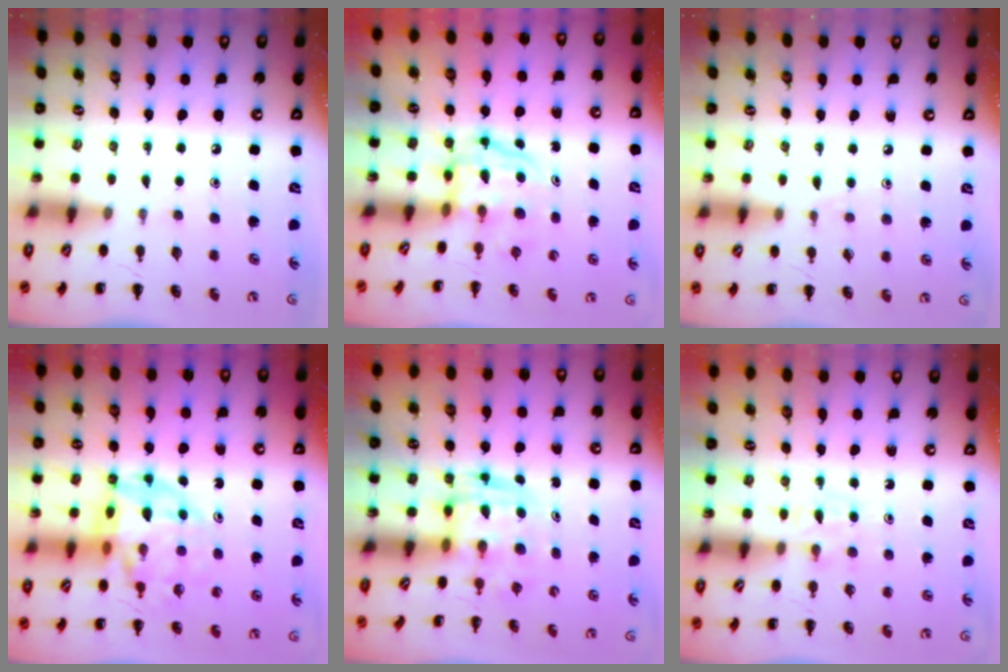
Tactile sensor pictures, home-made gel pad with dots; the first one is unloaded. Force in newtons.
{"total": 3.8, "press": 3.7, "slide": 0.6}
{"total": 4.7, "press": 4.3, "slide": 1.8}
{"total": 14.9, "press": 14.4, "slide": 3.8}
{"total": 3.0, "press": 3.0, "slide": 0.5}
{"total": 3.8, "press": 3.5, "slide": 1.3}